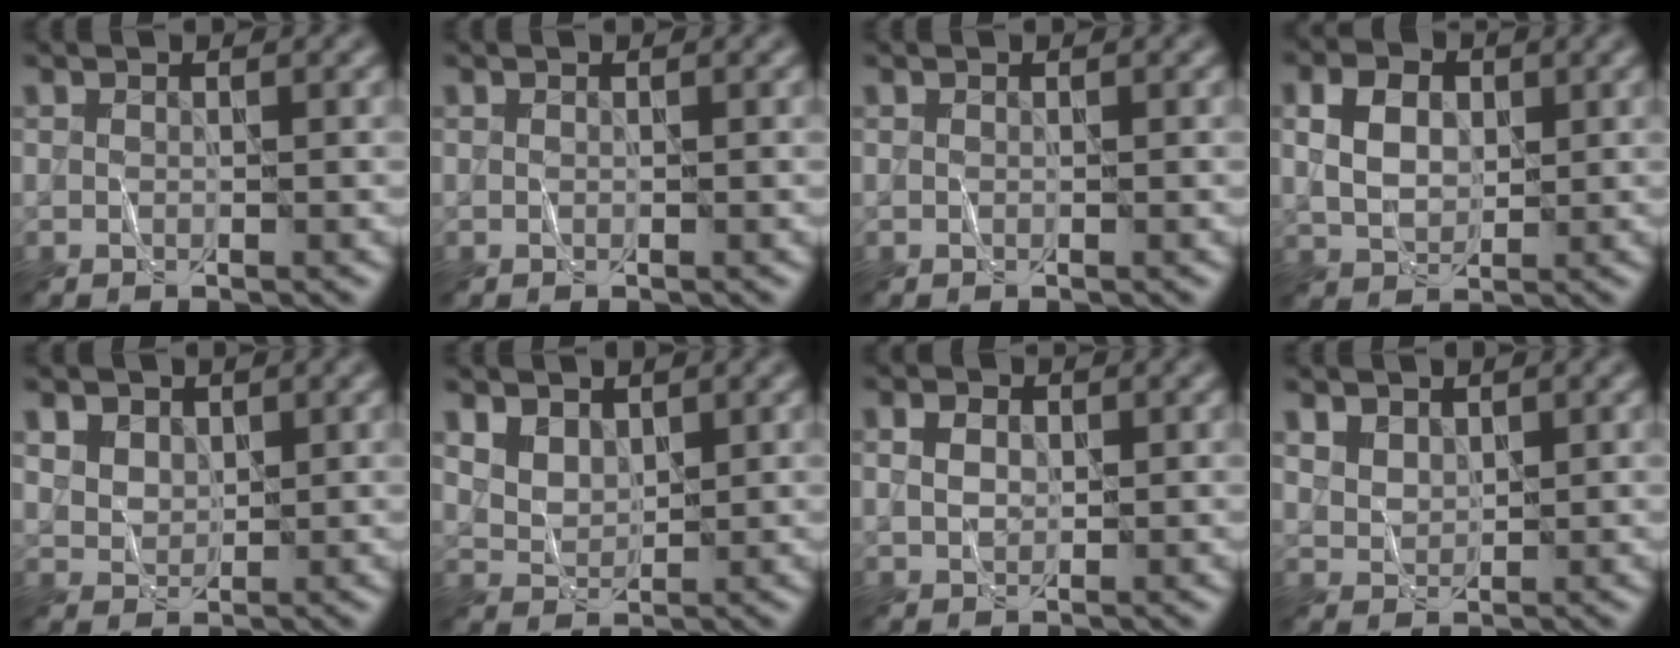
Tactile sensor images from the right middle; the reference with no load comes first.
{"total": 0.0}
{"total": 0.0}
{"total": 4.0, "force": [1.0, 2.8, 2.7], "torque": [-0.053, 0.005, 0.018]}
{"total": 4.4, "force": [2.6, 2.9, 2.1], "torque": [-0.064, 0.009, 0.051]}
{"total": 3.0, "force": [1.8, 1.9, 1.4], "torque": [-0.037, -0.004, 0.041]}
{"total": 2.0, "force": [0.5, 1.4, 1.3], "torque": [-0.022, 0.003, 0.009]}
{"total": 2.1, "force": [1.4, 1.3, 0.8], "torque": [-0.024, -0.004, 0.035]}